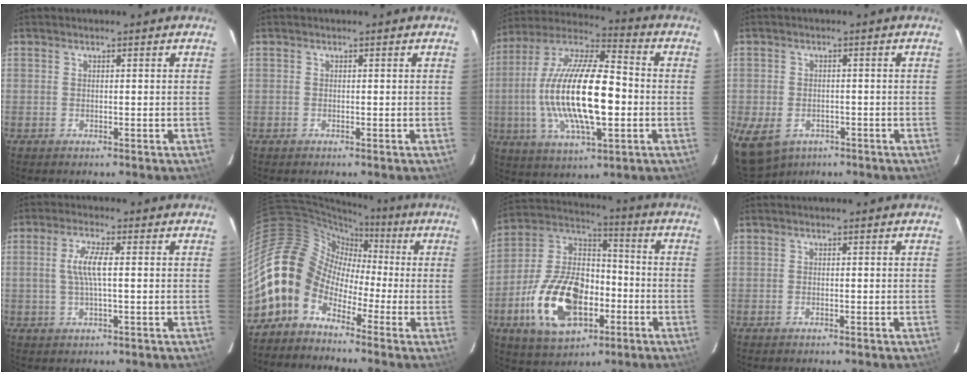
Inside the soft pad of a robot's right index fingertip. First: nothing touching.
{"total": 0.0}
{"total": 22.1, "force": [-2.4, 7.4, 20.7], "torque": [-0.400, -0.007, -0.046]}
{"total": 8.0, "force": [-4.4, 5.6, 3.8], "torque": [-0.091, -0.018, -0.063]}
{"total": 5.4, "force": [0.4, 1.0, 5.3], "torque": [-0.101, 0.003, 0.010]}
{"total": 14.0, "force": [-6.1, 11.1, 6.0], "torque": [-0.120, 0.029, -0.141]}
{"total": 20.5, "force": [-7.2, 11.9, 15.0], "torque": [-0.318, 0.008, -0.116]}
{"total": 0.0}